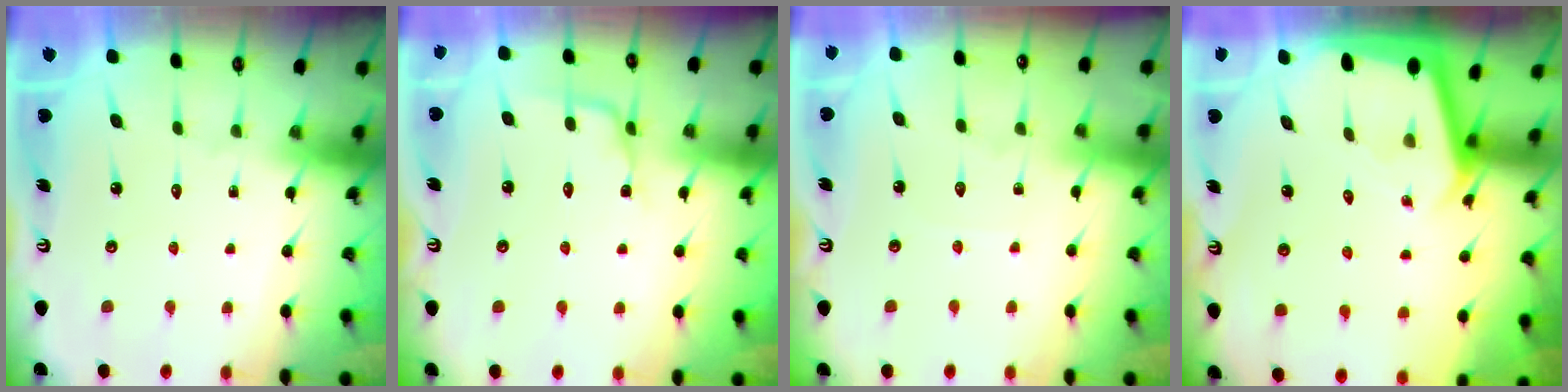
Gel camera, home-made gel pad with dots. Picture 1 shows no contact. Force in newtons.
{"total": 2.8, "press": 2.8, "slide": 0.4}
{"total": 2.0, "press": 2.0, "slide": 0.3}
{"total": 2.0, "press": 2.0, "slide": 0.2}